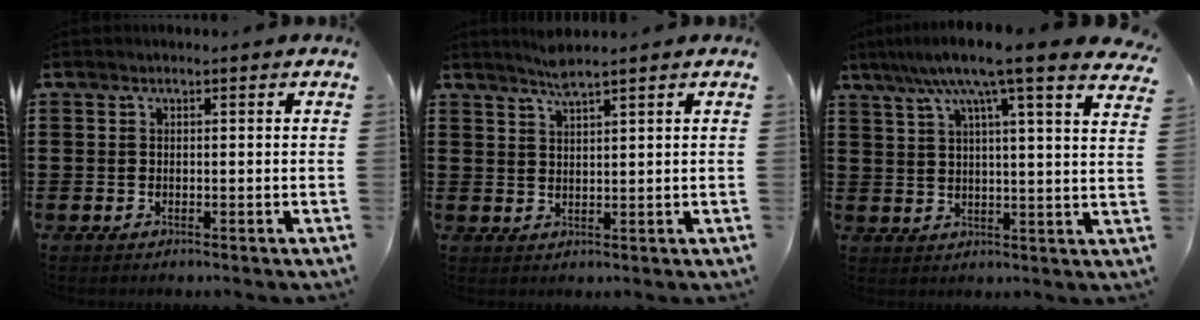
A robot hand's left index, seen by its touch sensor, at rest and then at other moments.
{"total": 2.9, "force": [2.5, -0.1, 1.5], "torque": [-0.033, 0.000, 0.046]}
{"total": 9.2, "force": [6.8, -0.2, 6.3], "torque": [-0.137, -0.027, 0.108]}